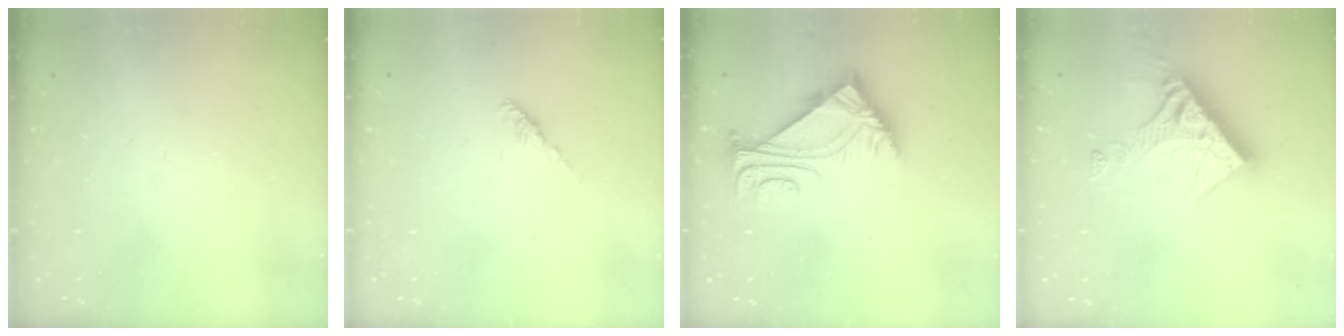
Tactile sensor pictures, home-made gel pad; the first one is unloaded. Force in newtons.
{"total": 2.2, "press": 2.1, "slide": 0.6}
{"total": 5.8, "press": 5.7, "slide": 1.1}
{"total": 13.2, "press": 13.1, "slide": 1.2}